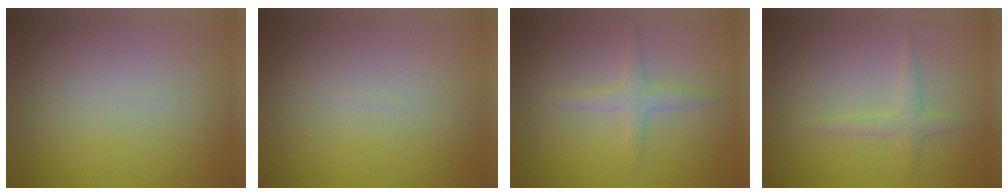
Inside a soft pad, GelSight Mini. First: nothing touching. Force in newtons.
{"total": 0.0}
{"total": 1.8, "press": 1.8, "slide": 0.1}
{"total": 1.6, "press": 1.6, "slide": 0.1}